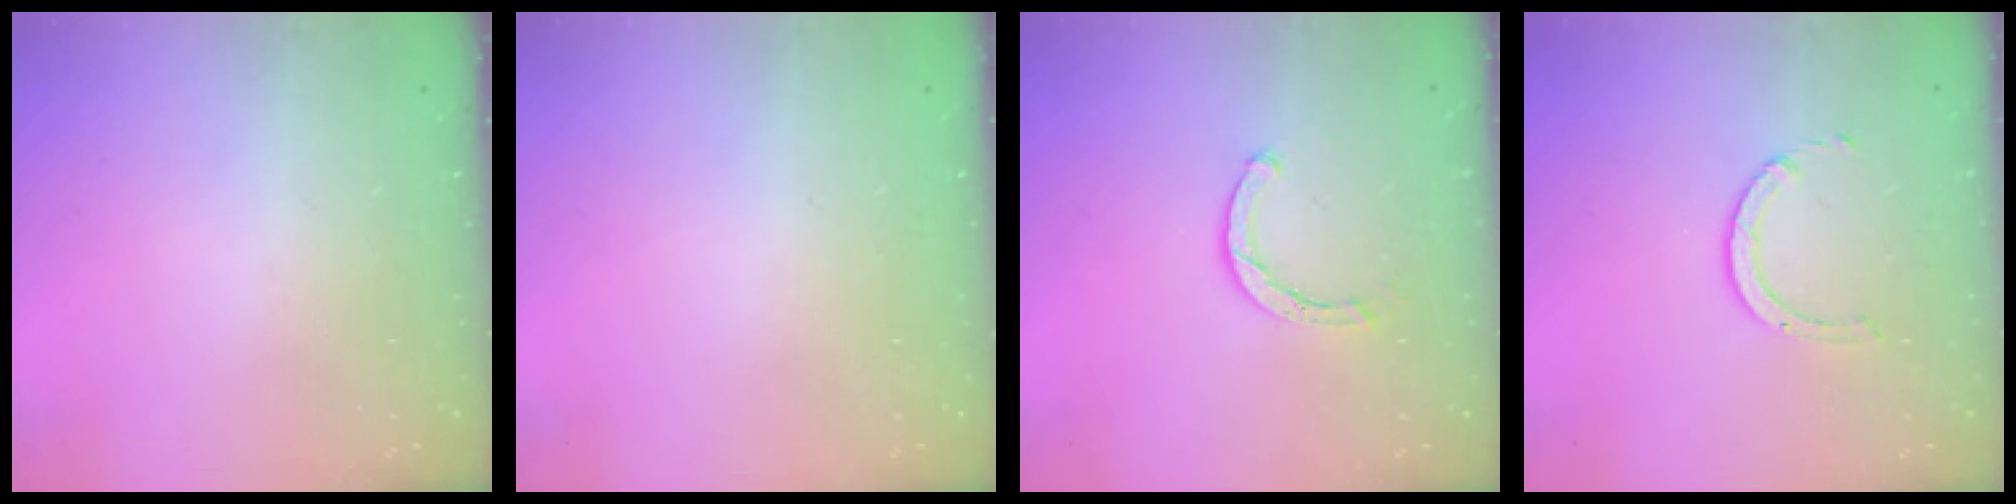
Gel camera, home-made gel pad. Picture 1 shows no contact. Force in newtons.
{"total": 2.6, "press": 2.6, "slide": 0.2}
{"total": 2.0, "press": 2.0, "slide": 0.2}
{"total": 2.5, "press": 2.4, "slide": 0.3}